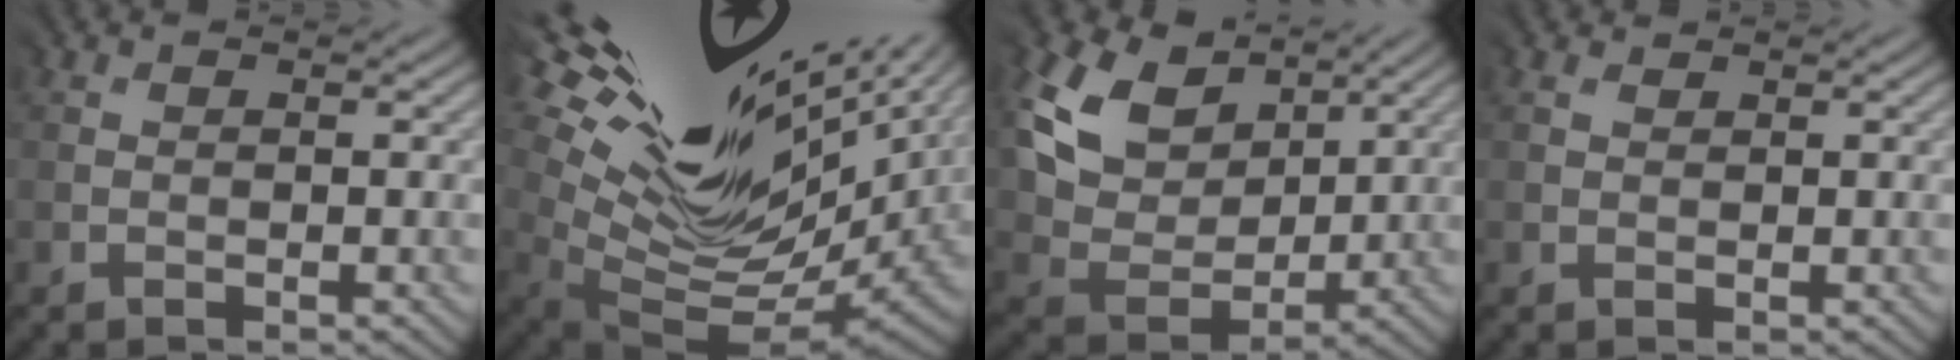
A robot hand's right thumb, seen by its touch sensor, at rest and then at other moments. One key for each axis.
{"total": 15.1, "fx": 6.2, "fy": 5.6, "fz": 12.6, "tx": -0.228, "ty": 0.017, "tz": 0.144}
{"total": 11.1, "fx": 5.8, "fy": 7.7, "fz": 5.6, "tx": -0.168, "ty": 0.013, "tz": 0.117}
{"total": 1.6, "fx": 1.5, "fy": 0.4, "fz": -0.3, "tx": -0.002, "ty": 0.002, "tz": 0.031}